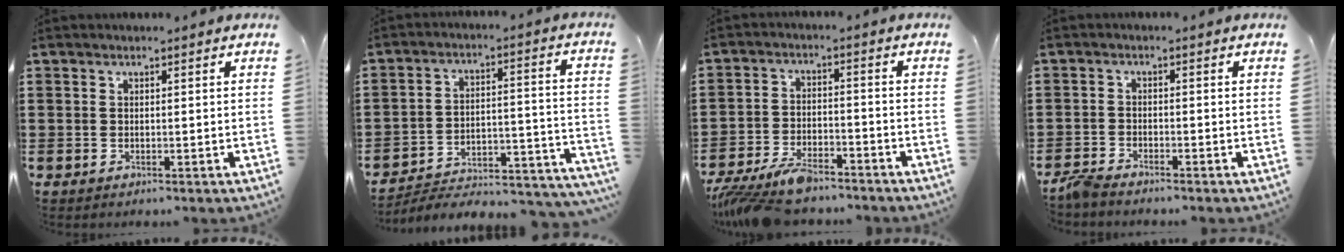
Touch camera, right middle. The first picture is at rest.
{"total": 4.1, "force": [-3.8, 0.8, 1.2], "torque": [-0.023, -0.005, -0.082]}
{"total": 6.9, "force": [-6.0, 1.8, 3.0], "torque": [-0.076, -0.001, -0.118]}
{"total": 2.3, "force": [-2.2, 0.0, 0.7], "torque": [-0.029, -0.004, -0.047]}